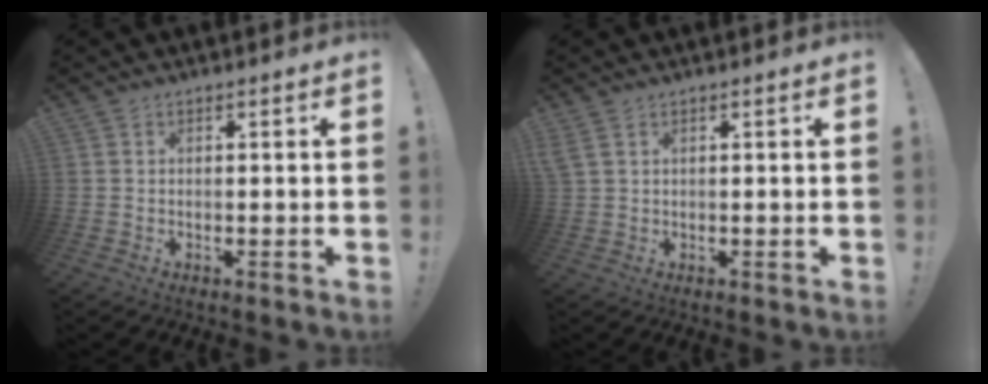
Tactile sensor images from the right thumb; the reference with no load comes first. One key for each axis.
{"total": 2.2, "fx": 1.1, "fy": 0.9, "fz": 1.6, "tx": -0.035, "ty": 0.003, "tz": 0.022}